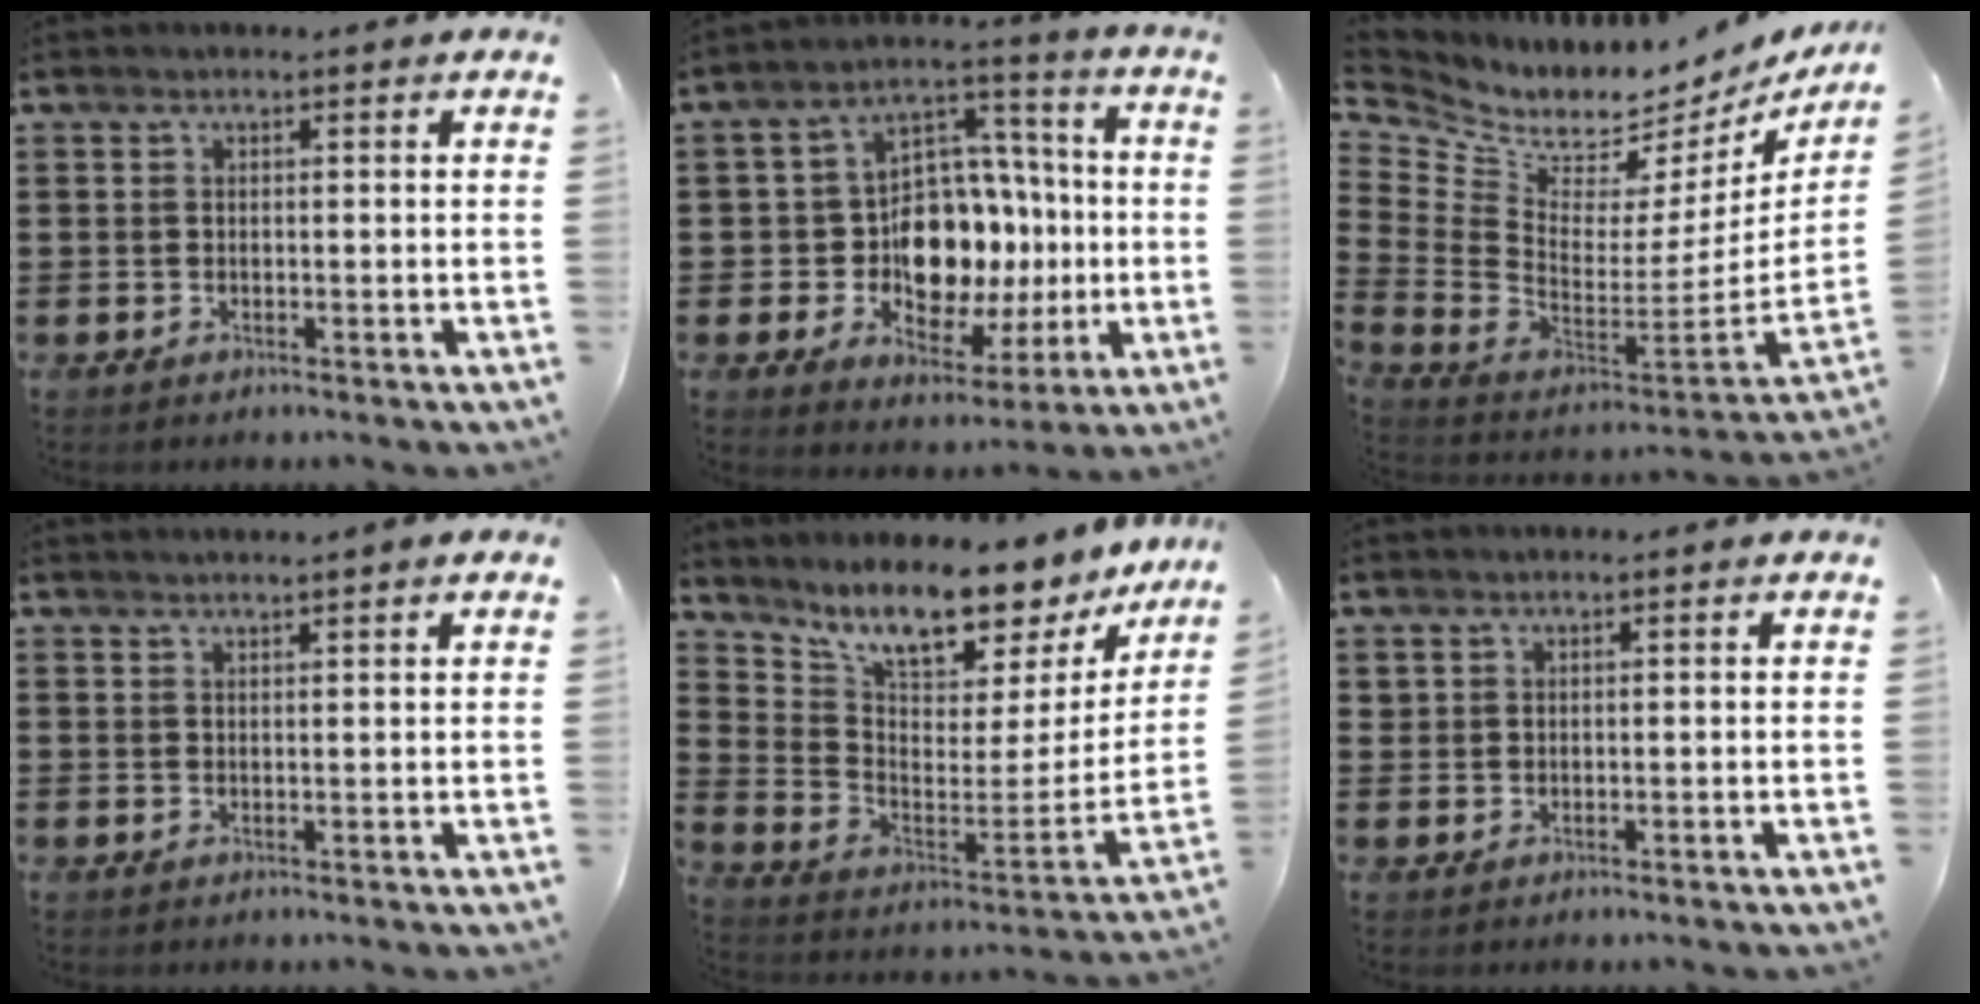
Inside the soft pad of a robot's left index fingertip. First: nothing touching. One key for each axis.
{"total": 11.8, "fx": -0.9, "fy": 9.8, "fz": 6.6, "tx": -0.118, "ty": 0.000, "tz": -0.008}
{"total": 3.4, "fx": 2.9, "fy": 1.7, "fz": 0.5, "tx": -0.044, "ty": -0.053, "tz": 0.044}
{"total": 1.5, "fx": 1.4, "fy": -0.4, "fz": 0.4, "tx": -0.010, "ty": -0.002, "tz": 0.028}
{"total": 10.0, "fx": 8.9, "fy": 1.6, "fz": 4.3, "tx": -0.094, "ty": -0.085, "tz": 0.145}
{"total": 0.6, "fx": 0.5, "fy": 0.4, "fz": 0.0, "tx": 0.000, "ty": 0.003, "tz": 0.010}